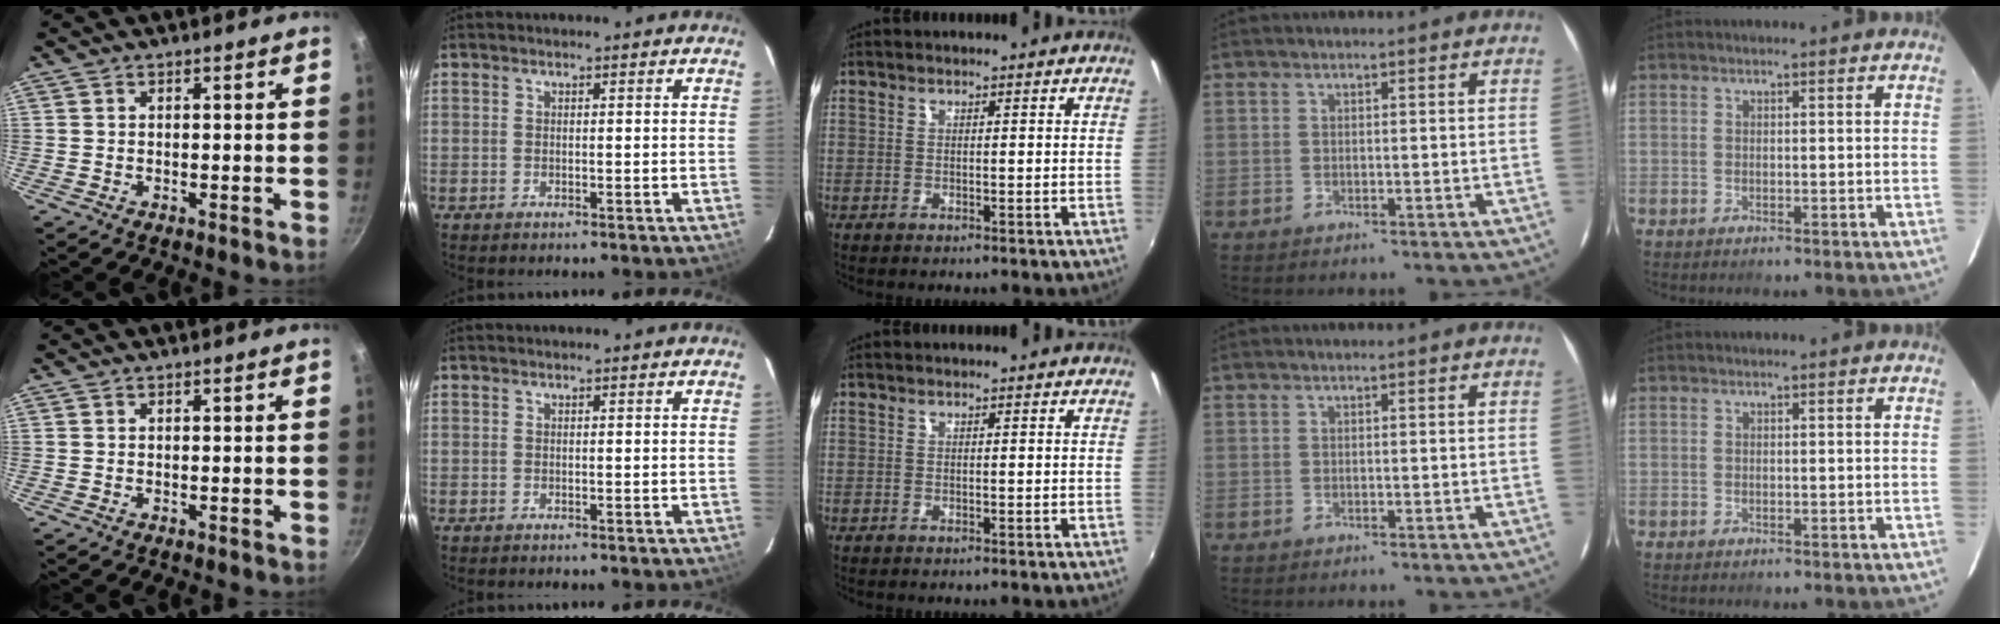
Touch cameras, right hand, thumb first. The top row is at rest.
{}